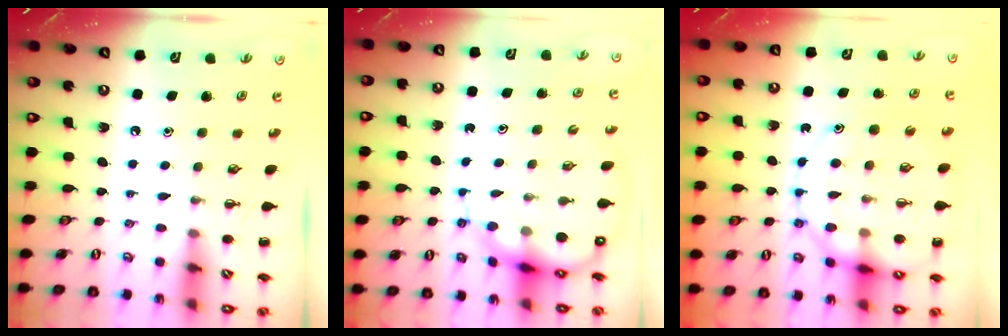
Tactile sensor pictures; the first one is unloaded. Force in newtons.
{"total": 10.3, "press": 9.9, "slide": 2.8}
{"total": 18.3, "press": 18.2, "slide": 2.1}